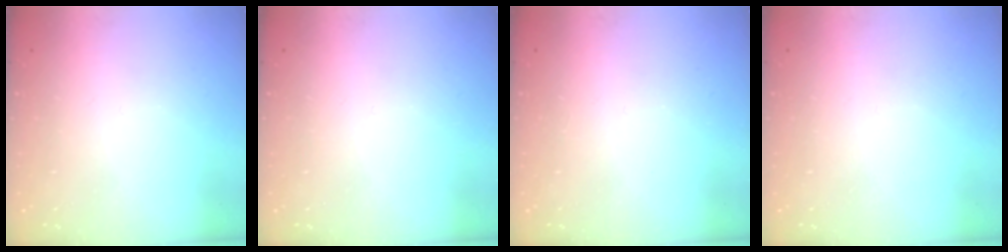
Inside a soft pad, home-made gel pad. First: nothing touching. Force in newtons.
{"total": 0.0}
{"total": 2.6, "press": 2.6, "slide": 0.4}
{"total": 0.0}